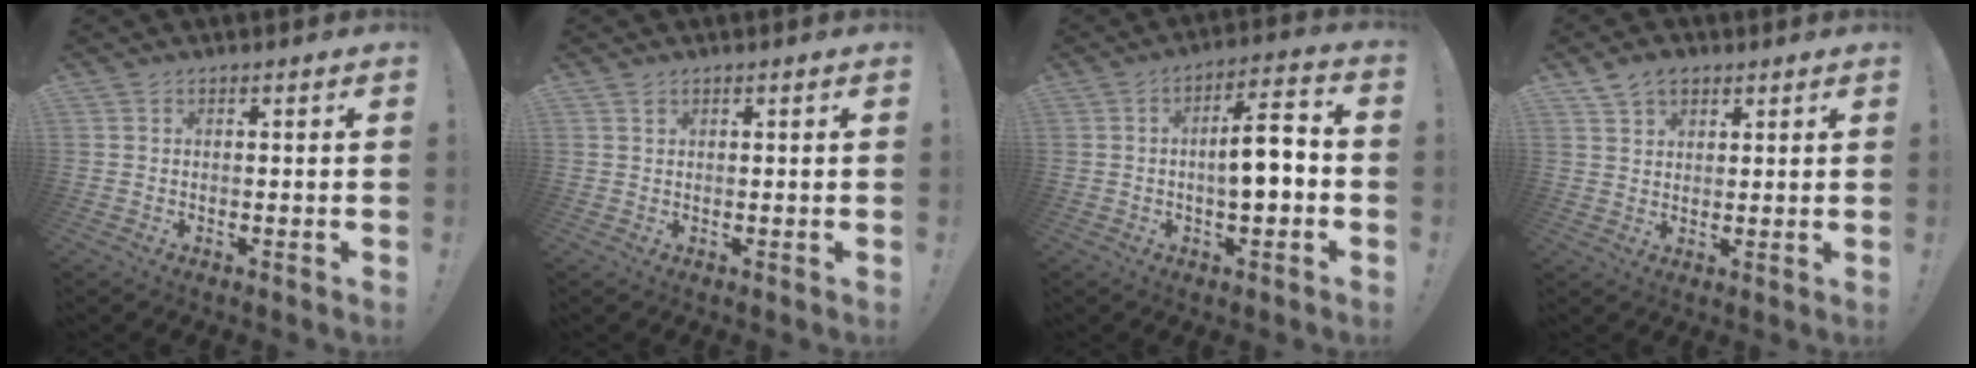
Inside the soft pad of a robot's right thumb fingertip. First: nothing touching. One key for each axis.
{"total": 1.0, "fx": 0.7, "fy": 0.6, "fz": 0.3, "tx": -0.003, "ty": 0.000, "tz": 0.012}
{"total": 9.5, "fx": -1.5, "fy": 3.2, "fz": 8.9, "tx": -0.125, "ty": 0.008, "tz": -0.028}
{"total": 5.5, "fx": 3.6, "fy": 3.6, "fz": 2.0, "tx": -0.029, "ty": -0.013, "tz": 0.067}